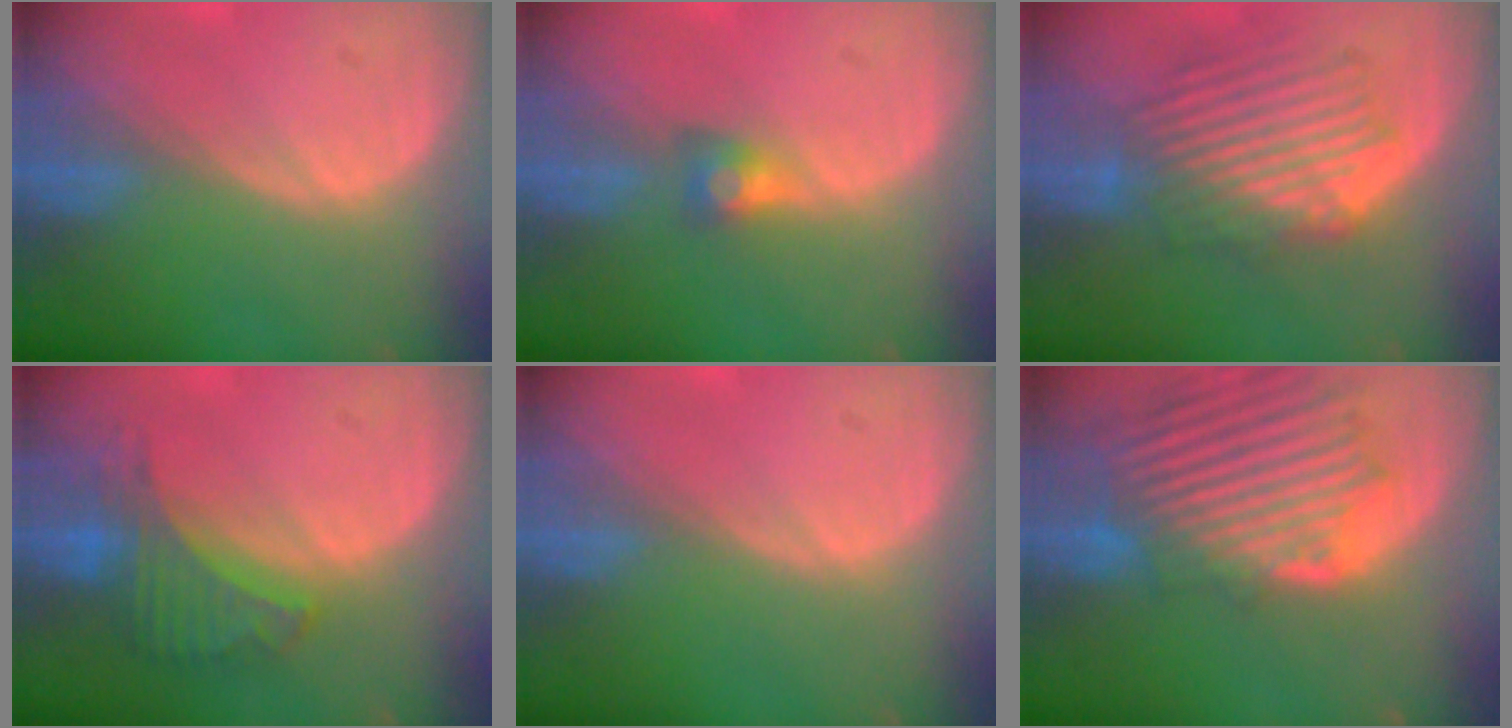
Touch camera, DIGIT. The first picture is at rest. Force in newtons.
{"total": 3.0, "press": 2.5, "slide": 1.6}
{"total": 8.4, "press": 8.0, "slide": 2.5}
{"total": 6.5, "press": 6.1, "slide": 2.3}
{"total": 0.0}
{"total": 12.0, "press": 11.3, "slide": 4.1}